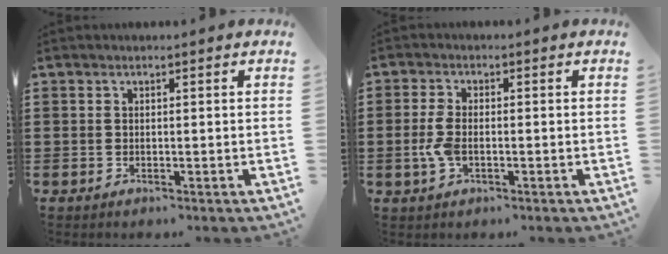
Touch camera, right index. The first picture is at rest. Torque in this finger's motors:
{"motor_torque": [0.83, -0.11, 0.13, 0.14]}